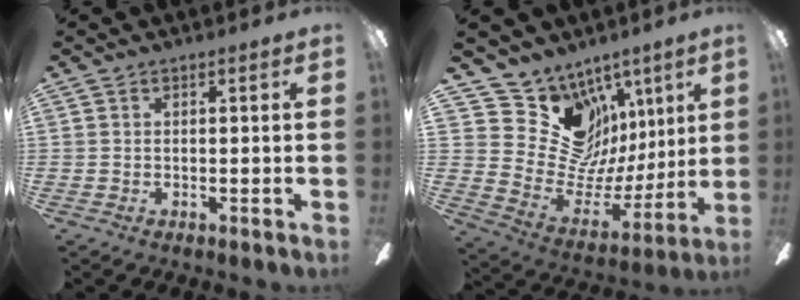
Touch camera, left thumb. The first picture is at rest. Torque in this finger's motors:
{"motor_torque": [1.03, -0.45, -0.60, -0.32, -0.03]}